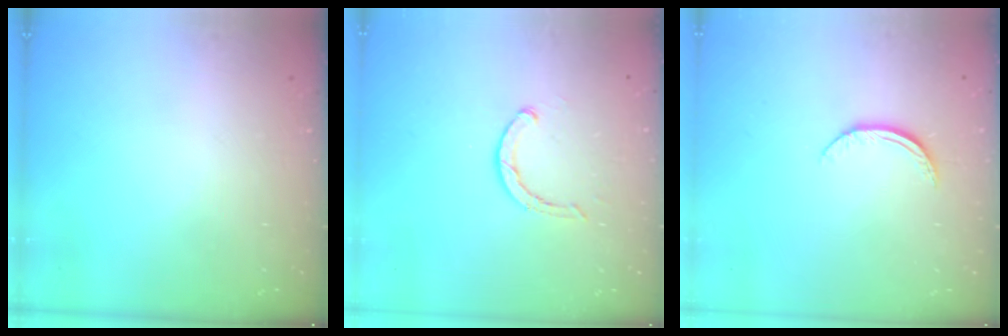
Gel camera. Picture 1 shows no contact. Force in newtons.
{"total": 3.6, "press": 3.6, "slide": 0.3}
{"total": 7.2, "press": 7.1, "slide": 0.8}